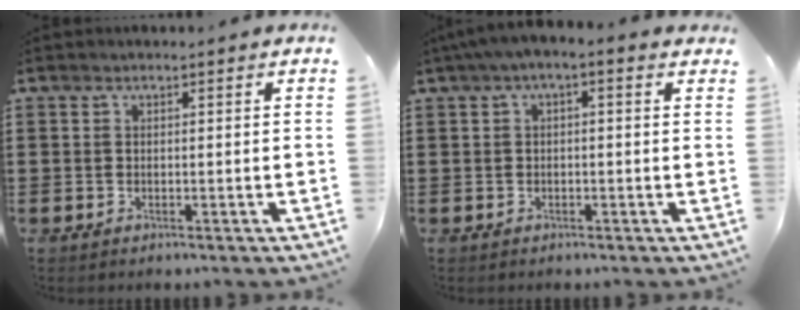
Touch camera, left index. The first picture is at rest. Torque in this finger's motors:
{"motor_torque": [2.14, 0.00, 0.71, 0.21]}